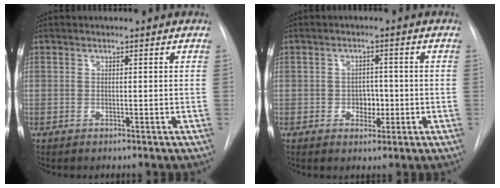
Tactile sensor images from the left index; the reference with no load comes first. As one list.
[{"total": 3.0, "force": [-0.6, 2.2, 1.9], "torque": [-0.020, 0.005, -0.005]}]